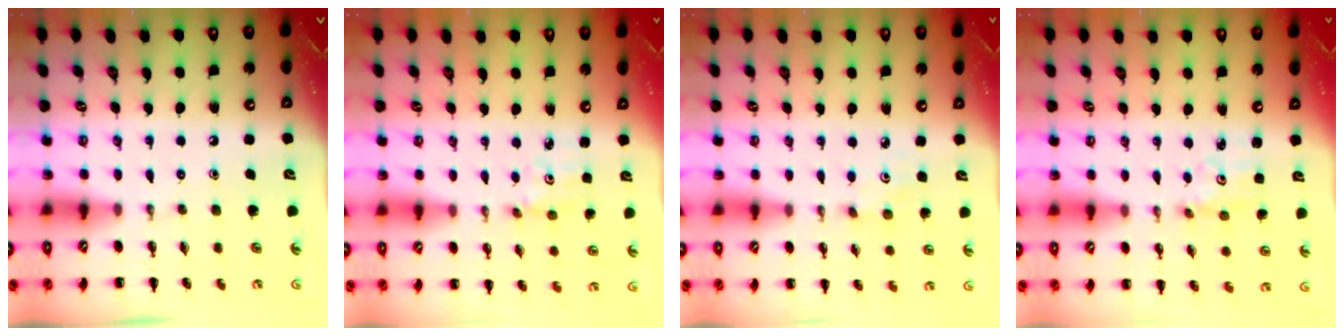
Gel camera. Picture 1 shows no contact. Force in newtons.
{"total": 1.5, "press": 1.5, "slide": 0.3}
{"total": 1.5, "press": 1.4, "slide": 0.5}
{"total": 1.8, "press": 1.8, "slide": 0.5}